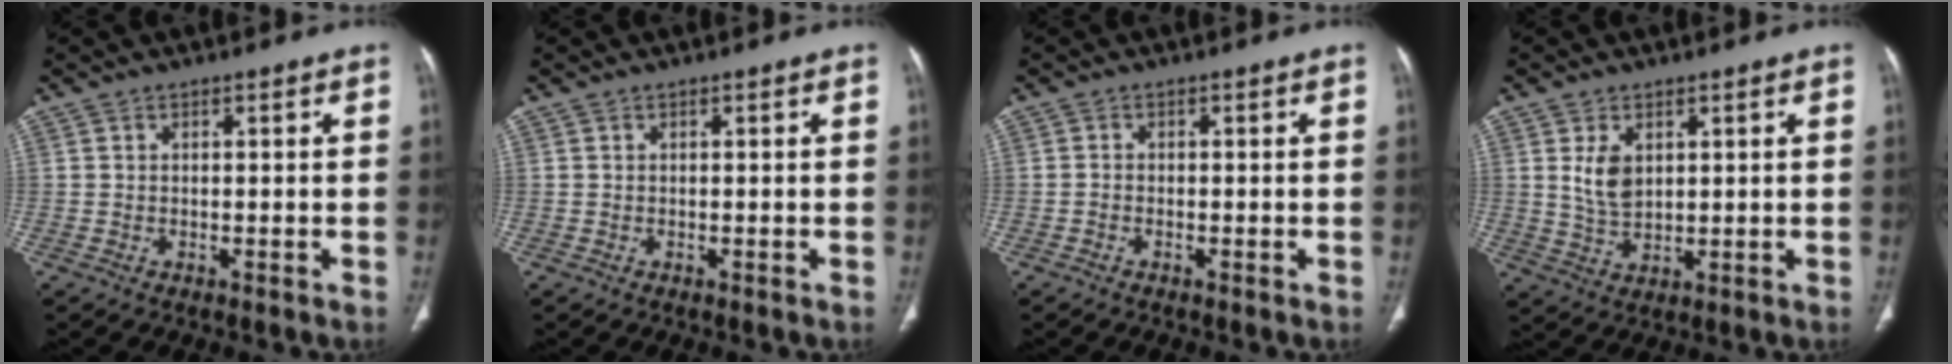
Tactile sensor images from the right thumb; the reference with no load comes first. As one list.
[{"total": 0.0}, {"total": 0.6, "force": [-0.4, 0.3, 0.3], "torque": [-0.008, 0.001, -0.011]}, {"total": 5.5, "force": [1.7, 3.4, 3.9], "torque": [-0.064, -0.012, 0.042]}]